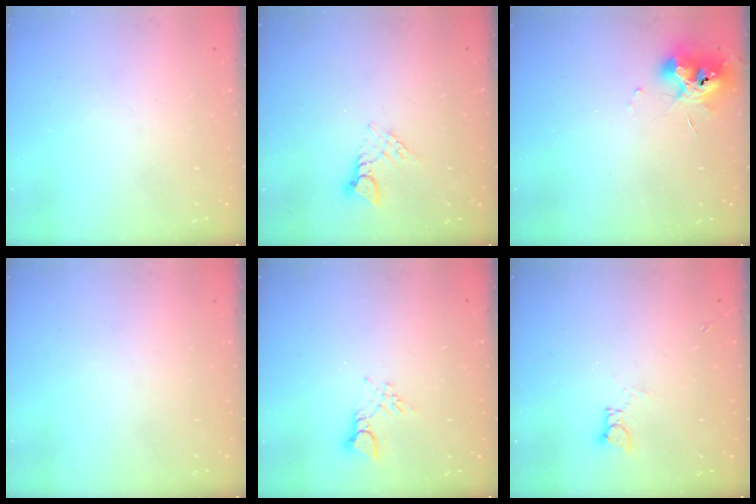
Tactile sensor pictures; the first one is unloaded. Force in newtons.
{"total": 6.7, "press": 6.6, "slide": 0.5}
{"total": 10.9, "press": 10.9, "slide": 0.8}
{"total": 0.0}
{"total": 2.6, "press": 2.6, "slide": 0.4}
{"total": 3.4, "press": 3.4, "slide": 0.3}